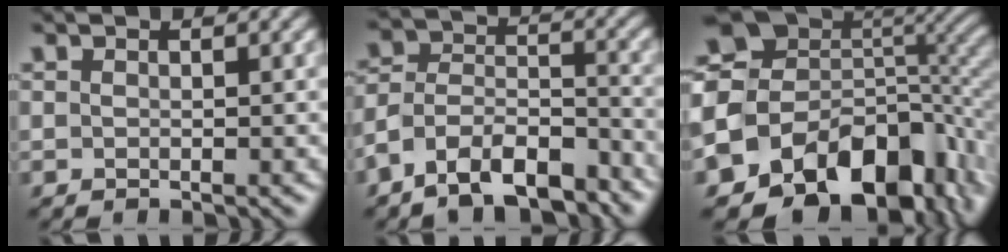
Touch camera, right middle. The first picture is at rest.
{"total": 9.1, "force": [-6.9, 3.9, 4.4], "torque": [-0.079, 0.002, -0.131]}
{"total": 14.7, "force": [-6.1, 10.5, 8.3], "torque": [-0.141, -0.020, -0.094]}